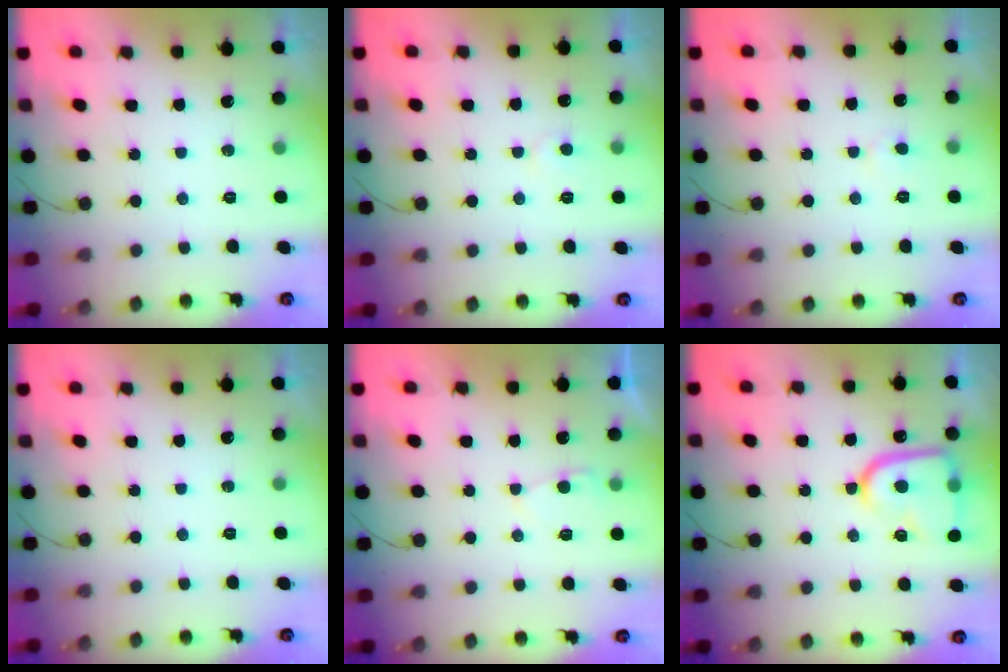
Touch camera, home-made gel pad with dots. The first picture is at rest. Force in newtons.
{"total": 3.1, "press": 3.1, "slide": 0.3}
{"total": 2.2, "press": 2.2, "slide": 0.2}
{"total": 0.0}
{"total": 2.0, "press": 2.0, "slide": 0.3}
{"total": 14.9, "press": 14.8, "slide": 1.4}